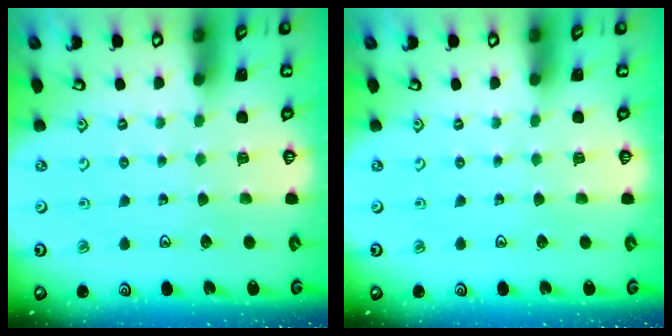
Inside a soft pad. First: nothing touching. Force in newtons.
{"total": 0.0}